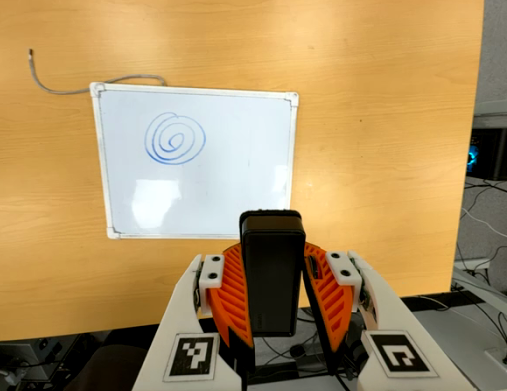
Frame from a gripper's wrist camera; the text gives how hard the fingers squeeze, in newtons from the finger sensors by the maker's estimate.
{"total": 9.7, "left": 7.8, "right": 11.6}